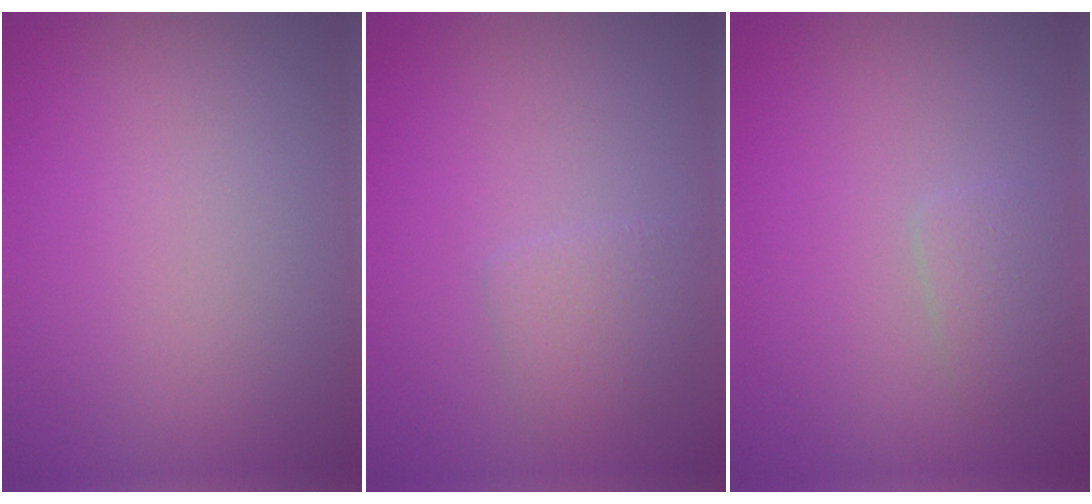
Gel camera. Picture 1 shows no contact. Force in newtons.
{"total": 1.9, "press": 1.9, "slide": 0.0}
{"total": 1.4, "press": 1.4, "slide": 0.1}